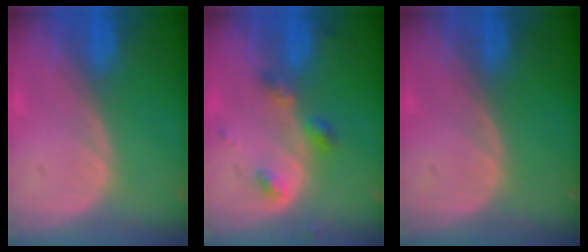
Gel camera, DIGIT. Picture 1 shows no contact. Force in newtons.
{"total": 3.8, "press": 3.7, "slide": 1.1}
{"total": 0.0}